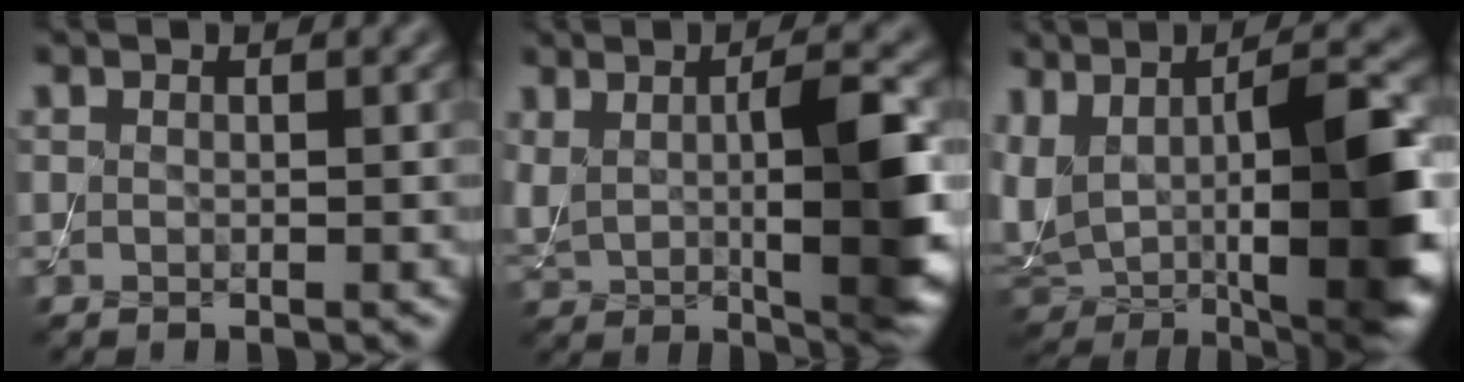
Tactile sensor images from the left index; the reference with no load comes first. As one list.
[{"total": 9.4, "force": [1.0, 3.0, 8.8], "torque": [-0.149, -0.007, 0.023]}, {"total": 13.3, "force": [0.3, 5.9, 11.9], "torque": [-0.208, -0.016, 0.016]}]